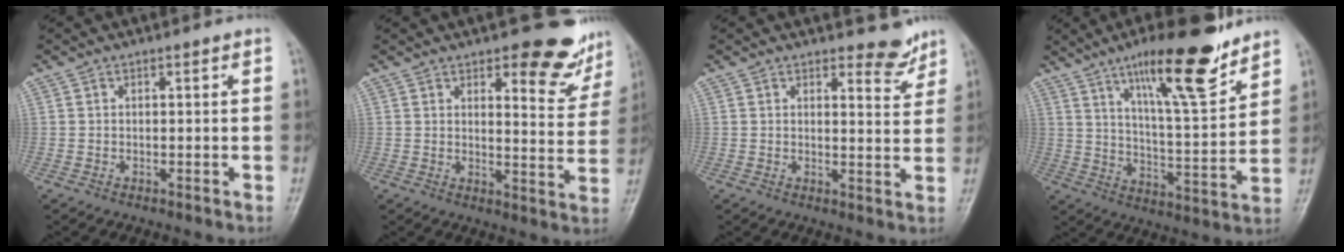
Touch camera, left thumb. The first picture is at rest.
{"total": 11.5, "force": [8.1, 4.3, 7.0], "torque": [-0.045, -0.056, 0.098]}
{"total": 4.4, "force": [3.8, 1.7, 1.5], "torque": [0.001, -0.033, 0.045]}
{"total": 17.7, "force": [11.7, 3.8, 12.6], "torque": [-0.176, -0.068, 0.194]}